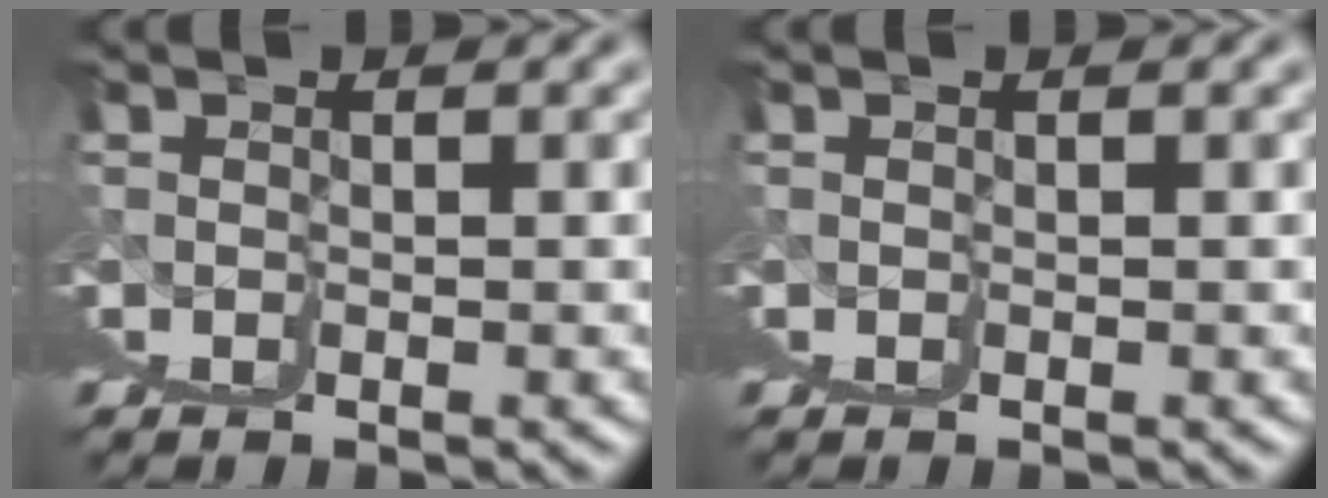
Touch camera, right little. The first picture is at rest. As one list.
[{"total": 0.0}]